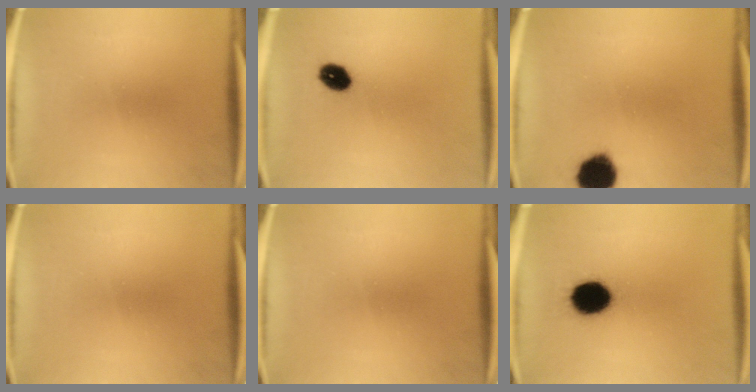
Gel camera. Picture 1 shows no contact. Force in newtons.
{"total": 5.3}
{"total": 10.4}
{"total": 0.0}
{"total": 0.0}
{"total": 13.4}